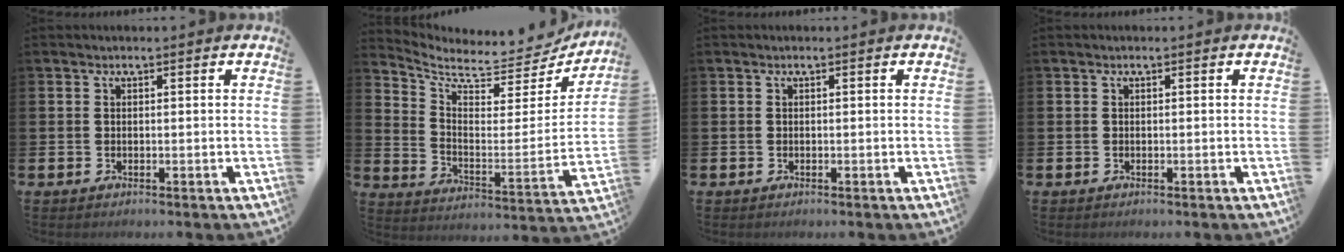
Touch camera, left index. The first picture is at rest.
{"total": 6.7, "force": [6.0, 2.4, 1.9], "torque": [-0.053, -0.060, 0.095]}
{"total": 0.0}
{"total": 0.0}